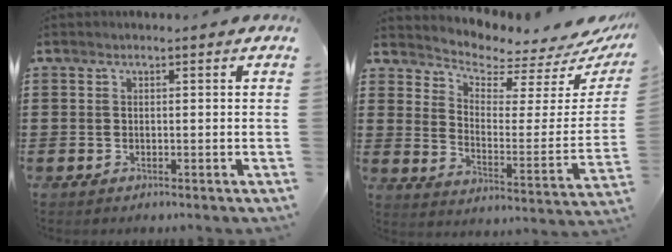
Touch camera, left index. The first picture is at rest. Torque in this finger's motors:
{"motor_torque": [2.08, -0.07, 0.06, 0.02]}